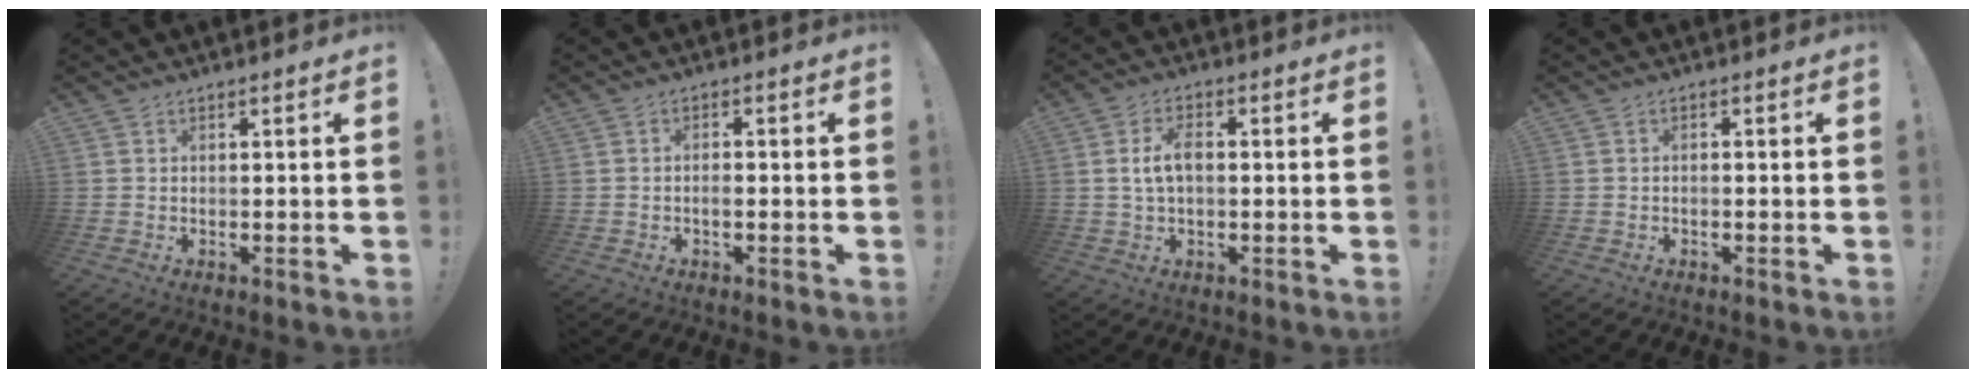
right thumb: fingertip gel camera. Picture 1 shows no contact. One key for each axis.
{"total": 1.8, "fx": -0.8, "fy": 0.6, "fz": 1.5, "tx": -0.017, "ty": 0.001, "tz": -0.016}
{"total": 6.2, "fx": 0.3, "fy": 3.5, "fz": 5.1, "tx": -0.092, "ty": 0.011, "tz": 0.005}
{"total": 0.9, "fx": -0.7, "fy": 0.0, "fz": 0.5, "tx": -0.007, "ty": -0.001, "tz": -0.012}